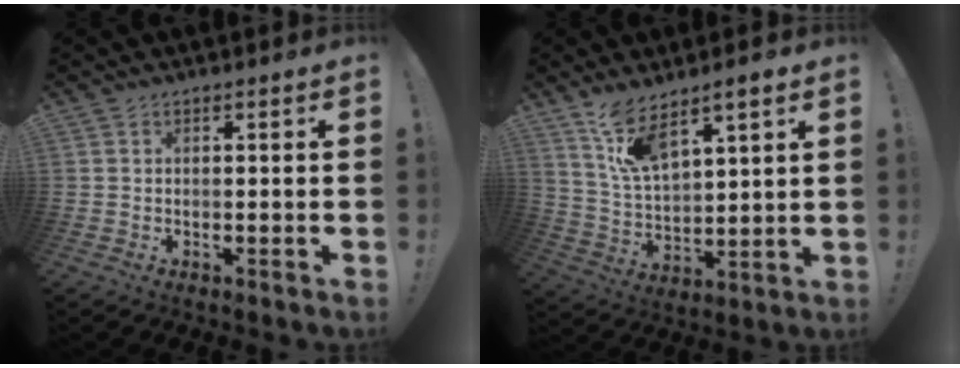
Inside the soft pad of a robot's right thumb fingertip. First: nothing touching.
{"total": 10.5, "force": [8.1, 3.6, 5.7], "torque": [-0.109, -0.046, 0.147]}